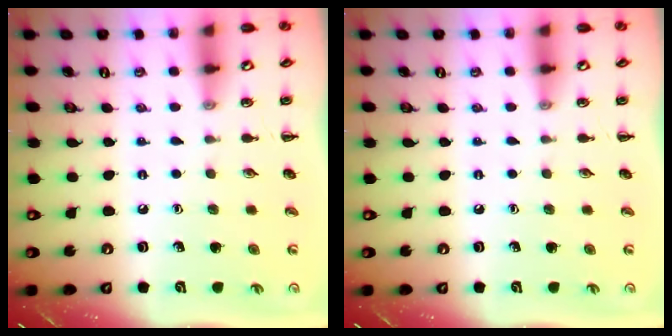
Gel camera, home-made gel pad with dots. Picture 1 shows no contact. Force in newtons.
{"total": 0.0}